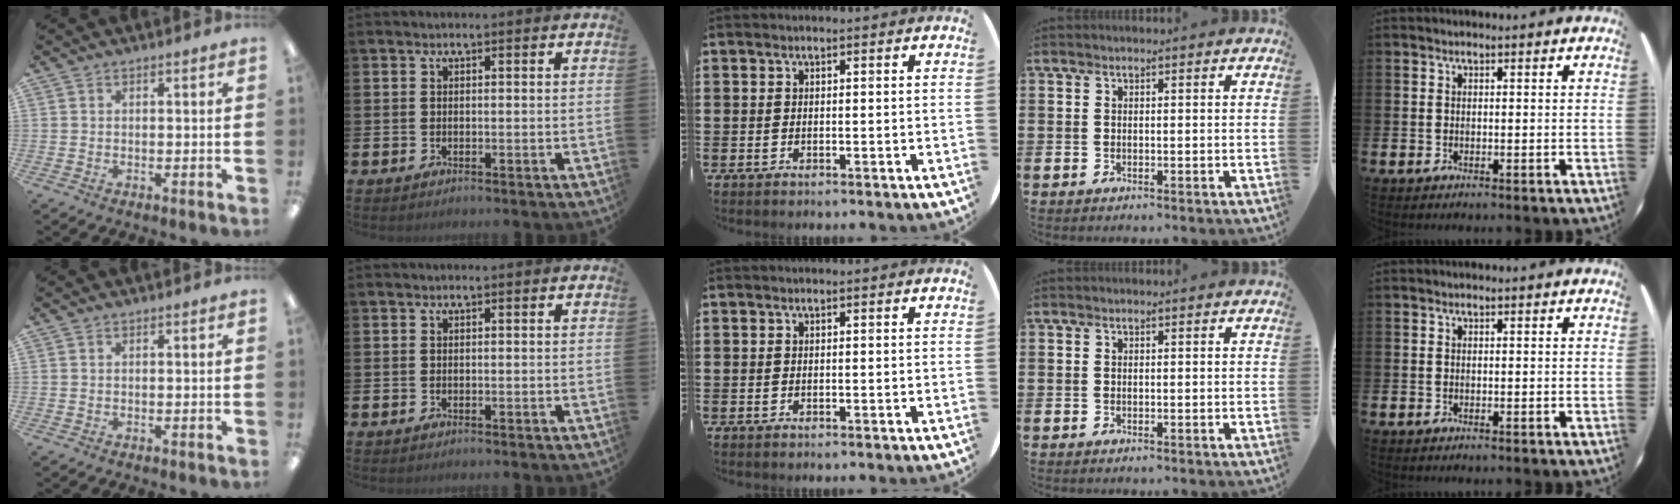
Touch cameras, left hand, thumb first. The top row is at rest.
{}